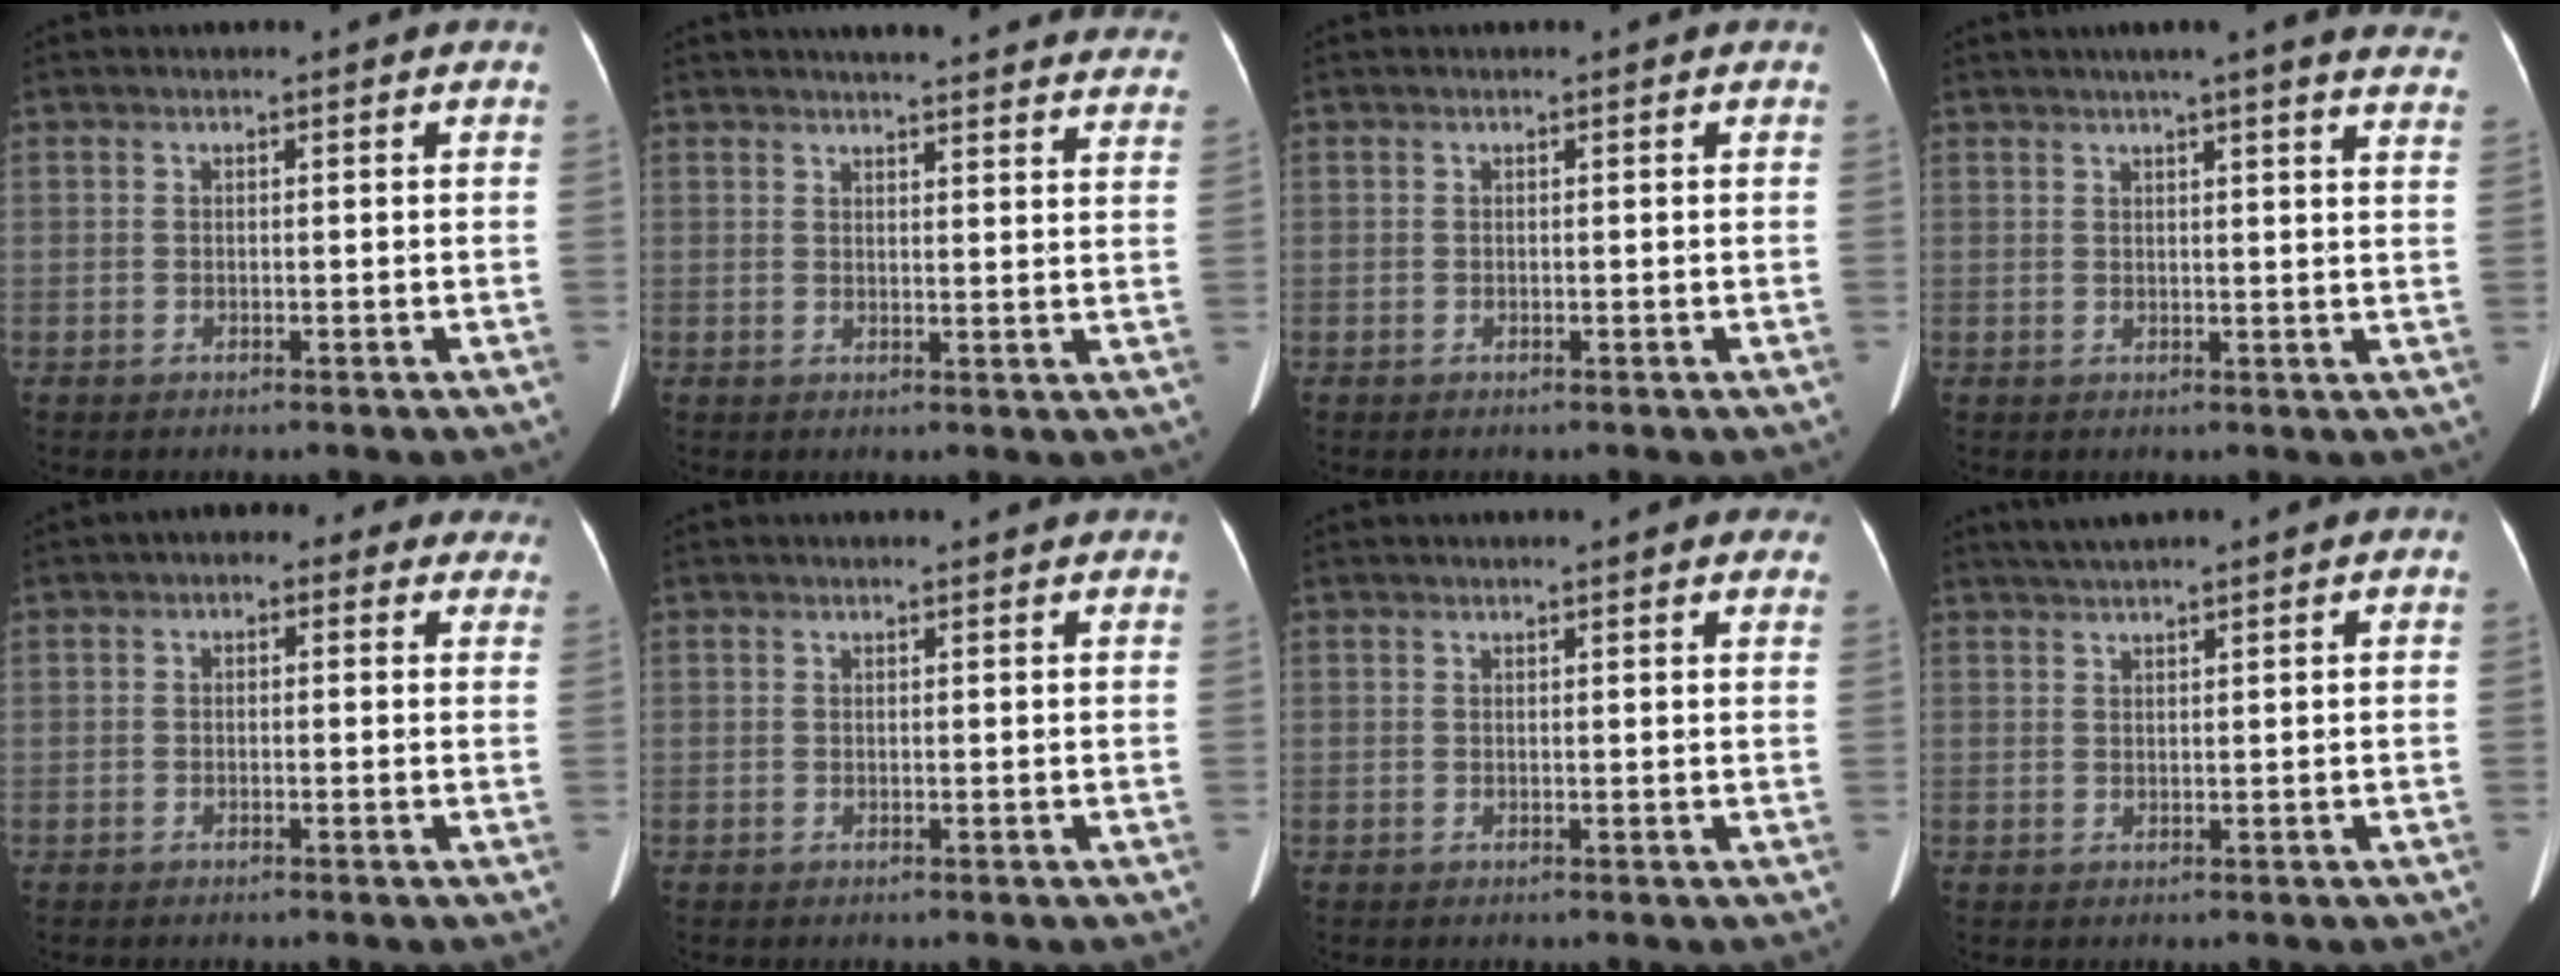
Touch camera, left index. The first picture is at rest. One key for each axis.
{"total": 23.1, "fx": 21.6, "fy": 3.0, "fz": 7.8, "tx": -0.094, "ty": -0.037, "tz": 0.240}
{"total": 0.0}
{"total": 17.2, "fx": 14.9, "fy": 0.9, "fz": 8.6, "tx": -0.106, "ty": -0.008, "tz": 0.161}
{"total": 6.2, "fx": 4.1, "fy": 3.4, "fz": 3.2, "tx": -0.022, "ty": 0.025, "tz": 0.034}
{"total": 2.9, "fx": 2.9, "fy": 0.0, "fz": 0.7, "tx": -0.012, "ty": 0.013, "tz": 0.030}
{"total": 8.7, "fx": 7.5, "fy": 1.8, "fz": 4.1, "tx": -0.042, "ty": 0.017, "tz": 0.076}
{"total": 3.6, "fx": 3.0, "fy": -0.1, "fz": 2.0, "tx": -0.039, "ty": 0.026, "tz": 0.056}